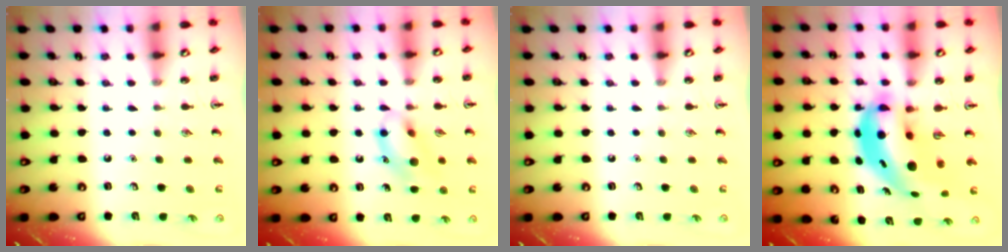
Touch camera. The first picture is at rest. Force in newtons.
{"total": 12.1, "press": 12.1, "slide": 0.8}
{"total": 0.0}
{"total": 10.6, "press": 10.2, "slide": 2.9}